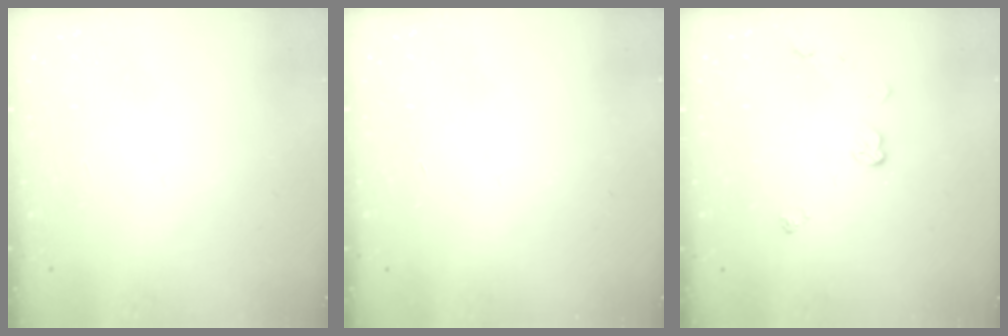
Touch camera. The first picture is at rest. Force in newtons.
{"total": 0.9, "press": 0.9, "slide": 0.2}
{"total": 4.7, "press": 4.7, "slide": 0.1}